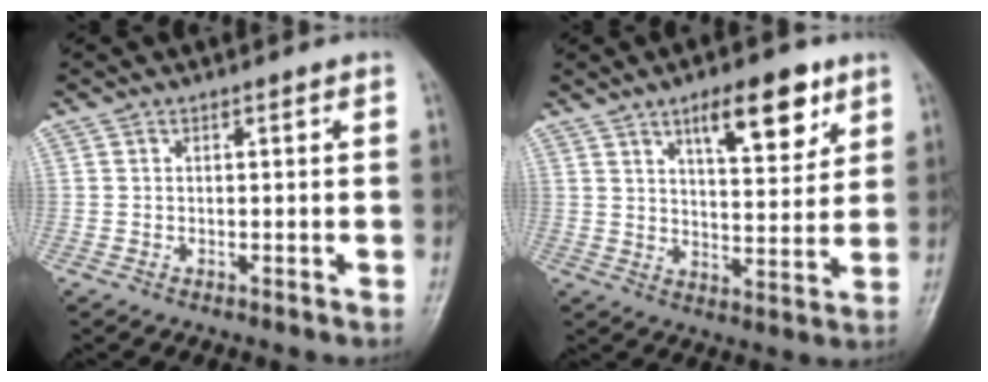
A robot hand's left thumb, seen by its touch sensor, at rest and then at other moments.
{"total": 11.4, "force": [6.4, 4.3, 8.4], "torque": [-0.101, -0.035, 0.102]}